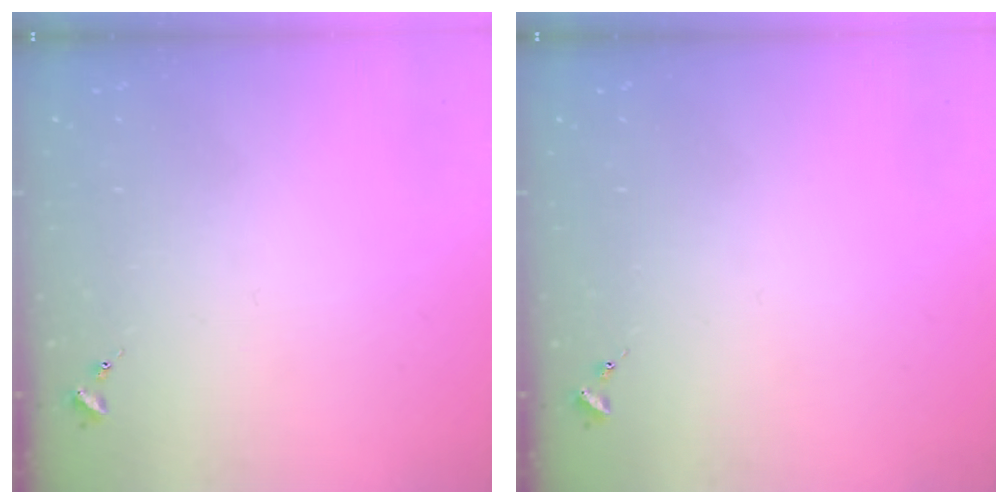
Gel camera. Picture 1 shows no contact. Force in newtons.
{"total": 0.0}